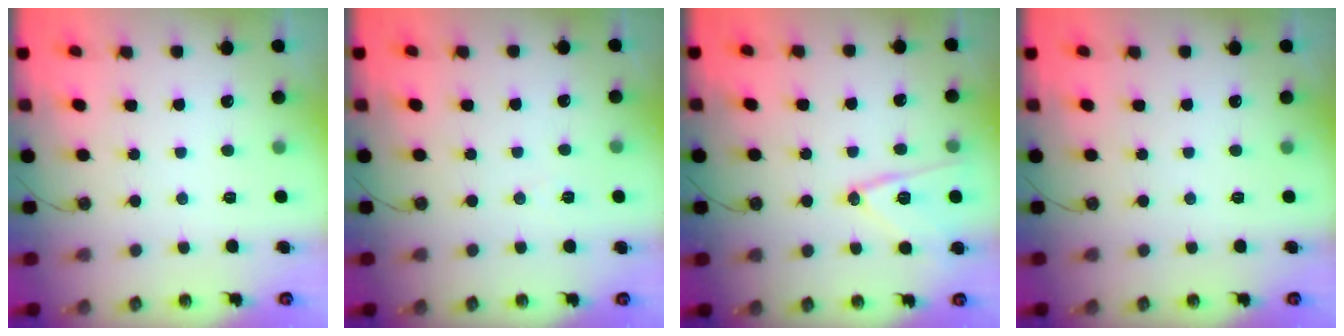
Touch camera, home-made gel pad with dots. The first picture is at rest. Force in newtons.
{"total": 4.9, "press": 2.4, "slide": 4.3}
{"total": 13.3, "press": 13.3, "slide": 1.4}
{"total": 0.0}